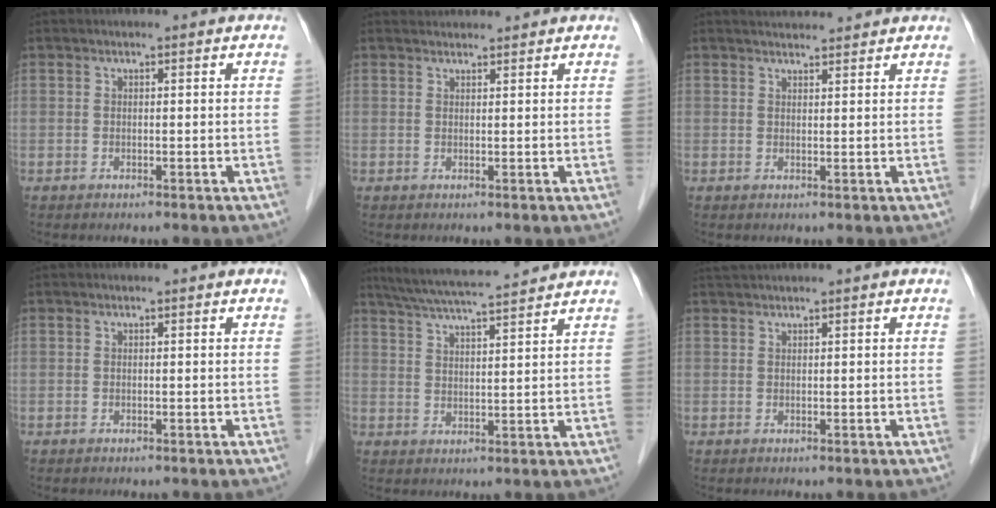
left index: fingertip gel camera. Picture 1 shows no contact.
{"total": 2.5, "force": [2.5, 0.3, 0.0], "torque": [-0.007, 0.024, 0.041]}
{"total": 4.3, "force": [4.1, 0.6, 0.8], "torque": [-0.015, 0.025, 0.059]}
{"total": 0.0}
{"total": 11.9, "force": [10.7, 0.2, 5.4], "torque": [-0.101, 0.028, 0.162]}
{"total": 1.6, "force": [1.4, -0.4, 0.5], "torque": [-0.011, 0.015, 0.034]}